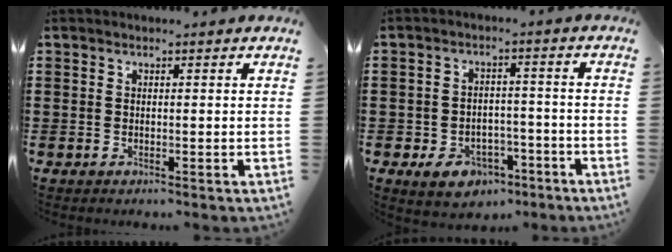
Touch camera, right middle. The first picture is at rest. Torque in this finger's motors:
{"motor_torque": [1.09, -0.24, 0.27, 0.10]}